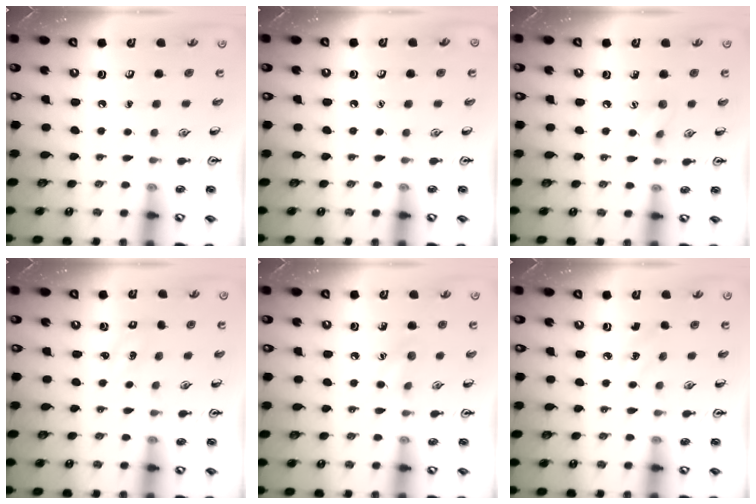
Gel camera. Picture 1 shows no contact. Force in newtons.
{"total": 0.0}
{"total": 5.0, "press": 4.8, "slide": 1.4}
{"total": 1.2, "press": 1.1, "slide": 0.4}
{"total": 5.9, "press": 5.7, "slide": 1.7}
{"total": 3.1, "press": 2.9, "slide": 1.1}